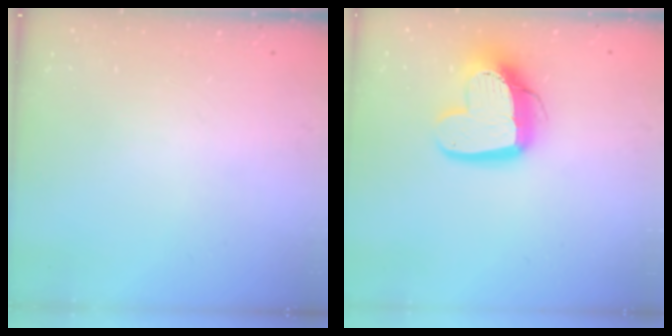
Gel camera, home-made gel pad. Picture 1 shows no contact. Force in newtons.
{"total": 14.0, "press": 13.9, "slide": 1.7}